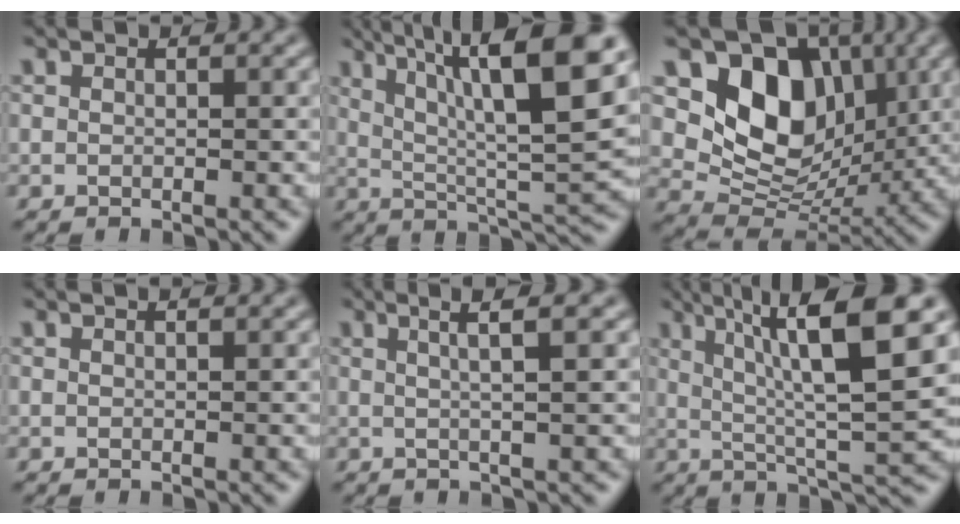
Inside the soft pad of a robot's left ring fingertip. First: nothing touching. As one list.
[{"total": 12.8, "force": [5.6, 3.2, 11.1], "torque": [-0.171, 0.013, 0.098]}, {"total": 8.6, "force": [2.8, 6.6, 4.8], "torque": [-0.086, -0.013, 0.054]}, {"total": 0.8, "force": [0.7, 0.2, 0.3], "torque": [0.000, 0.000, 0.003]}, {"total": 2.8, "force": [0.7, 0.1, 2.7], "torque": [-0.048, 0.008, 0.017]}, {"total": 10.4, "force": [3.8, 2.2, 9.5], "torque": [-0.142, 0.013, 0.070]}]